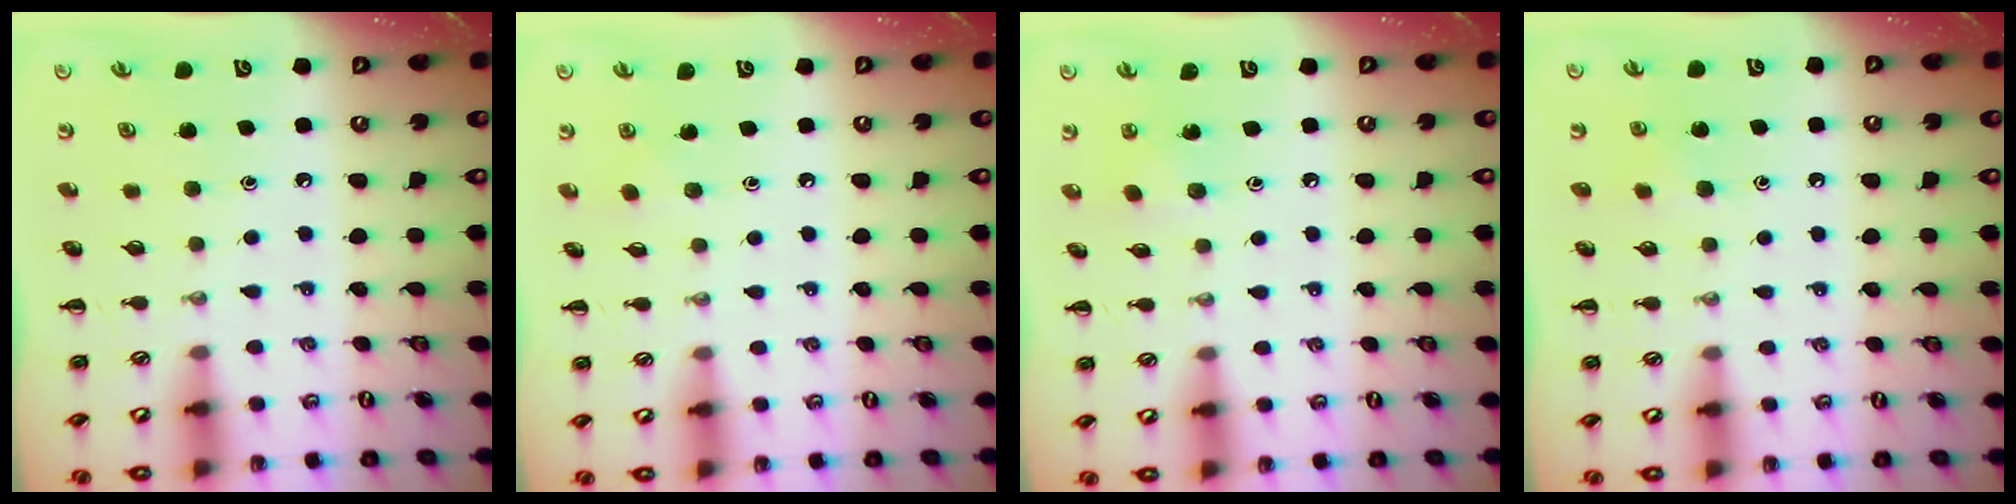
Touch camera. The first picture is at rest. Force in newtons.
{"total": 1.7, "press": 1.6, "slide": 0.6}
{"total": 4.1, "press": 3.9, "slide": 1.3}
{"total": 2.8, "press": 2.5, "slide": 1.3}